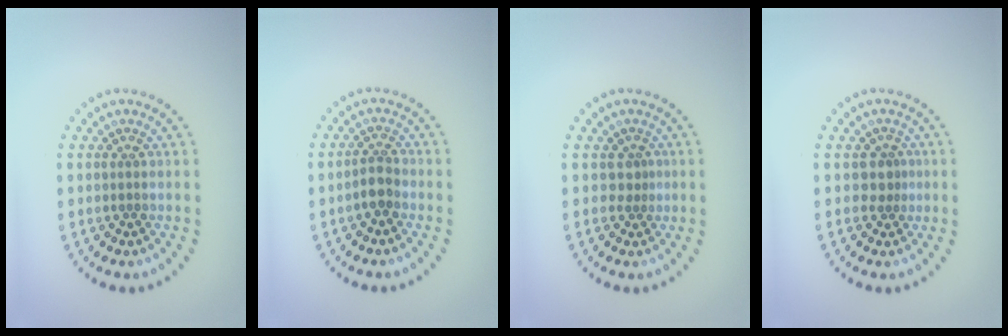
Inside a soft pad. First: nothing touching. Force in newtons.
{"total": 1.9, "press": 1.6, "slide": 1.1}
{"total": 1.0, "press": 0.6, "slide": 0.8}
{"total": 1.3, "press": 0.8, "slide": 0.9}